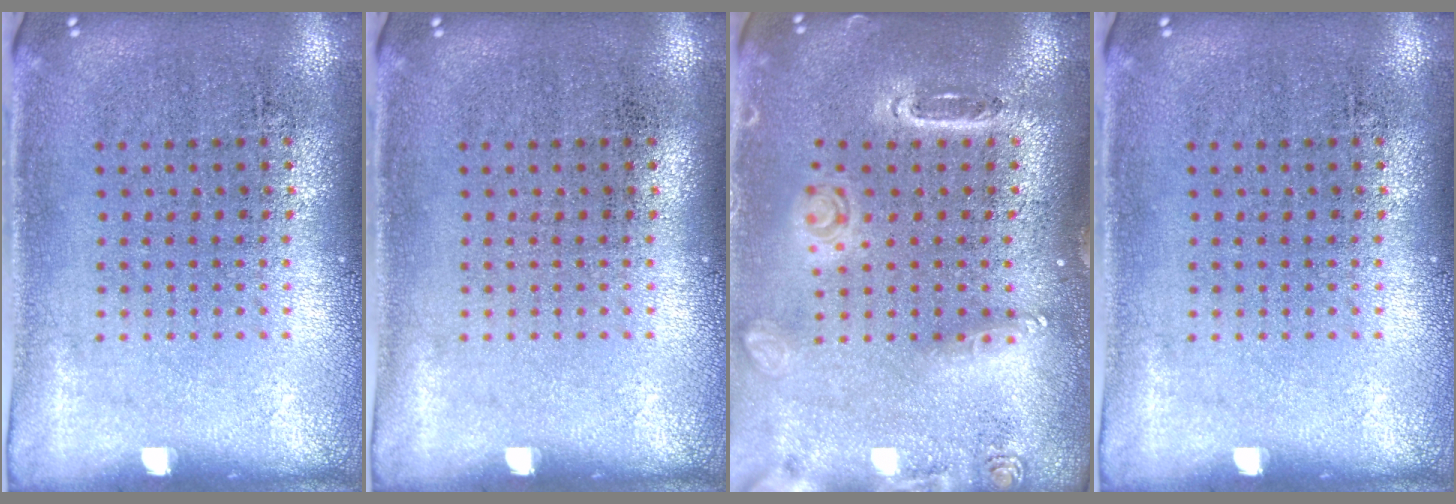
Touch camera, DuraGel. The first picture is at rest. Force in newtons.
{"total": 0.0}
{"total": 1.5, "press": 1.5, "slide": 0.1}
{"total": 0.0}